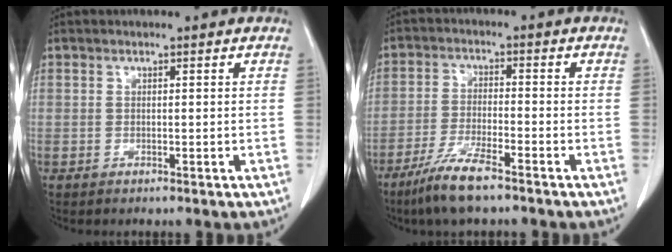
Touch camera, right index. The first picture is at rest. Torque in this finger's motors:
{"motor_torque": [0.77, -0.76, 0.46, 0.12]}